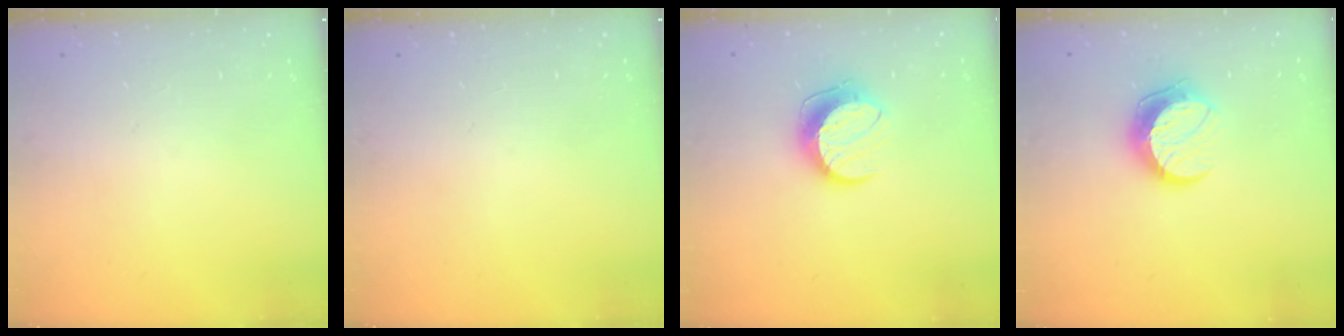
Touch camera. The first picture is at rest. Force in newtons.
{"total": 0.0}
{"total": 10.5, "press": 10.5, "slide": 0.4}
{"total": 10.4, "press": 10.4, "slide": 0.5}